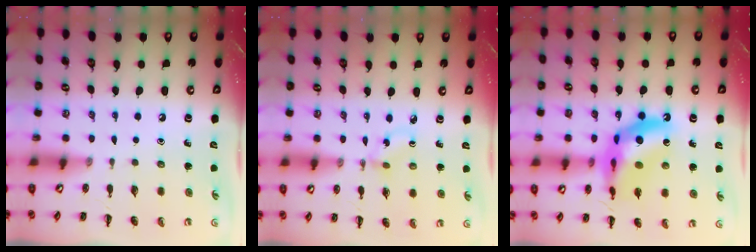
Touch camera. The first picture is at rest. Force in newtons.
{"total": 1.3, "press": 1.0, "slide": 0.7}
{"total": 17.7, "press": 17.2, "slide": 4.5}